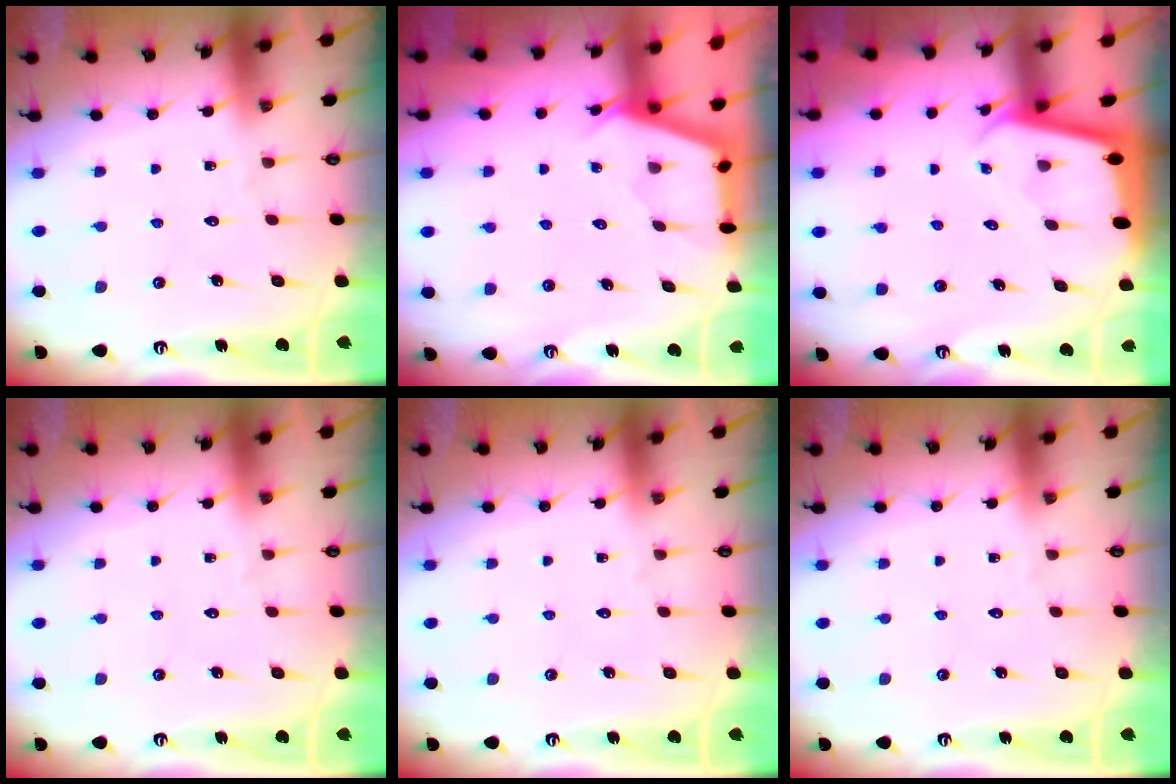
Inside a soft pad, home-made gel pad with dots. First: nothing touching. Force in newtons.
{"total": 2.8, "press": 2.8, "slide": 0.4}
{"total": 2.7, "press": 2.7, "slide": 0.1}
{"total": 0.0}
{"total": 0.0}
{"total": 0.0}